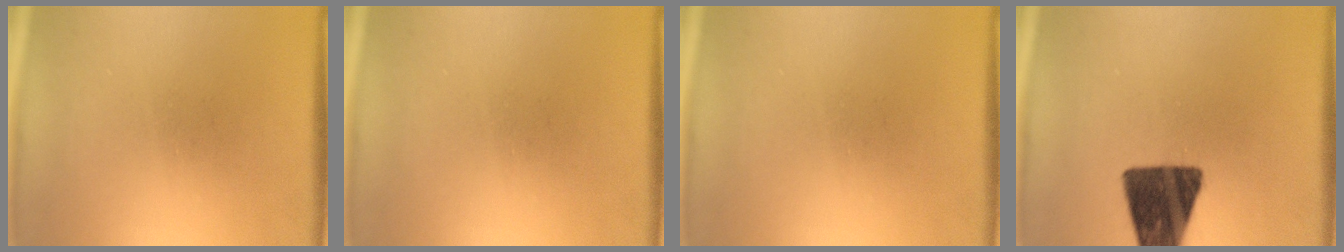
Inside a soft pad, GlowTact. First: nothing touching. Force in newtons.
{"total": 0.0}
{"total": 0.0}
{"total": 14.8}